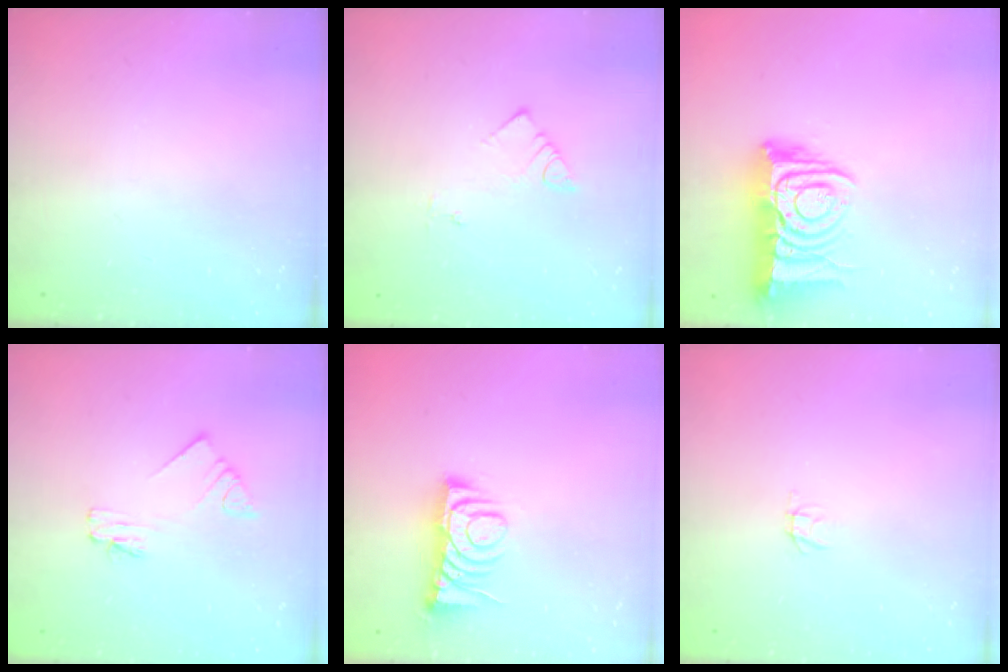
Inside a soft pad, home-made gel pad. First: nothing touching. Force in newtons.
{"total": 3.4, "press": 3.4, "slide": 0.1}
{"total": 13.5, "press": 13.4, "slide": 1.5}
{"total": 2.0, "press": 2.0, "slide": 0.3}
{"total": 7.8, "press": 7.7, "slide": 0.7}
{"total": 1.8, "press": 1.8, "slide": 0.1}